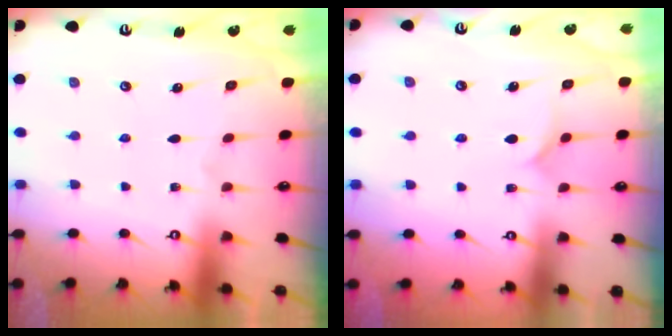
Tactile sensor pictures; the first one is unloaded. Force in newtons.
{"total": 4.3, "press": 4.2, "slide": 0.3}